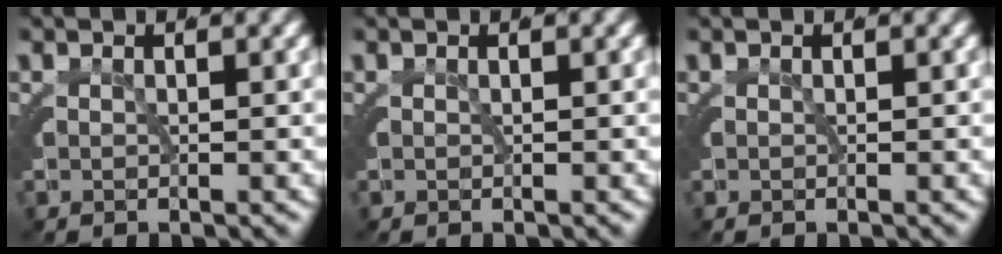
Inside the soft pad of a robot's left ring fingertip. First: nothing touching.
{"total": 0.0}
{"total": 0.0}